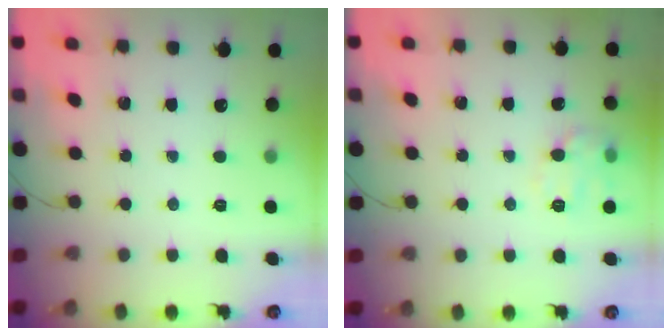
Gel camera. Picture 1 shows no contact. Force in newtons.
{"total": 10.0, "press": 10.0, "slide": 0.2}